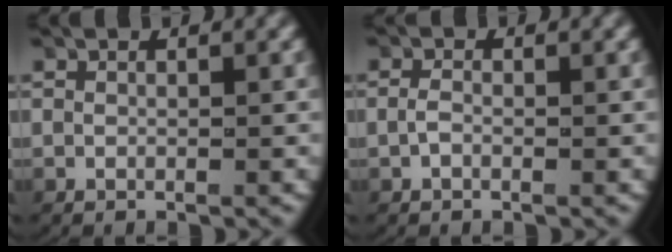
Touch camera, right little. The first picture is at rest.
{"total": 0.9, "force": [-0.5, 0.5, 0.6], "torque": [-0.019, -0.001, -0.009]}